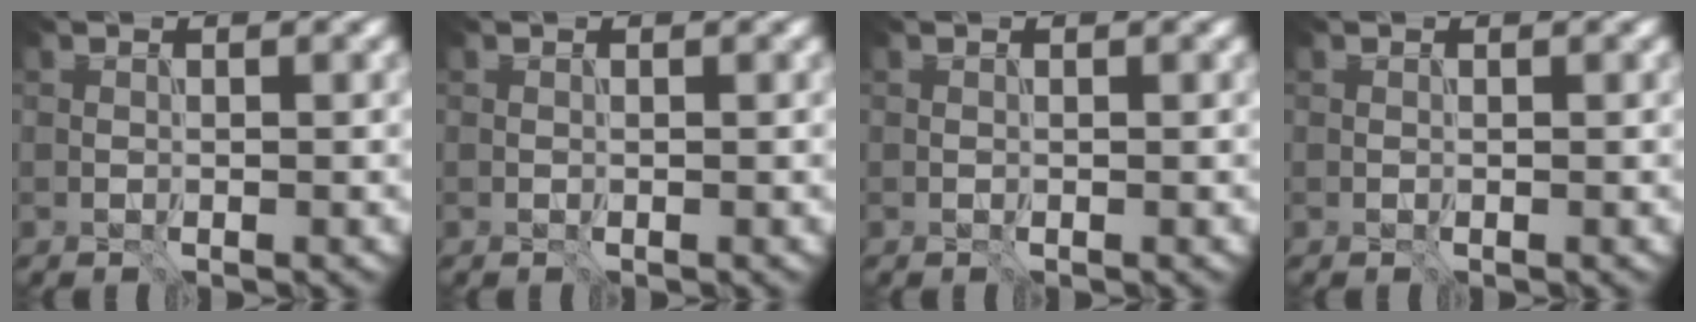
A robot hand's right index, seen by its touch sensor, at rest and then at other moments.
{"total": 0.0}
{"total": 0.0}
{"total": 0.0}